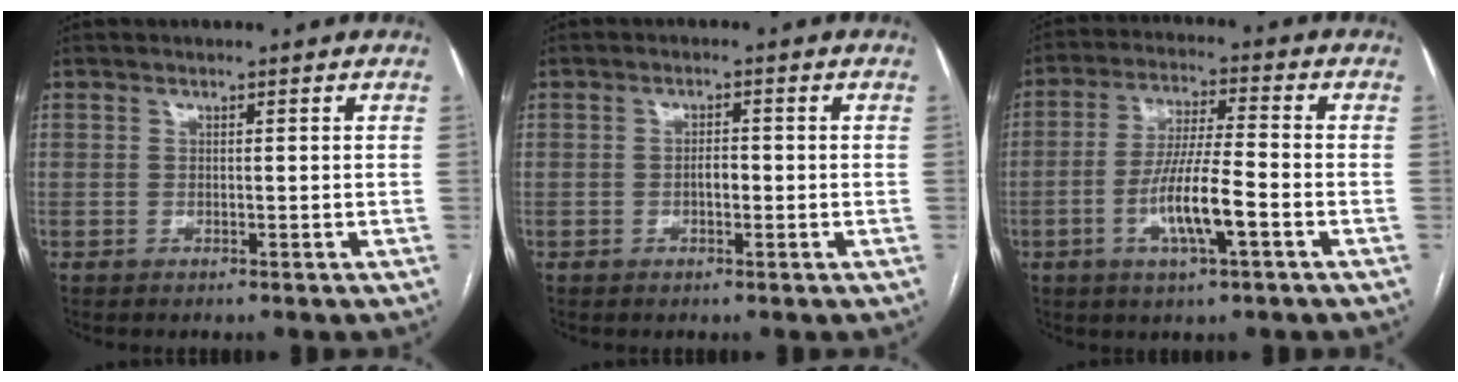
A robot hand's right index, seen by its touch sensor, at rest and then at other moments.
{"total": 1.8, "force": [-0.6, 0.5, 1.6], "torque": [-0.026, 0.004, -0.011]}
{"total": 9.5, "force": [-3.2, 1.0, 8.9], "torque": [-0.171, -0.002, -0.060]}